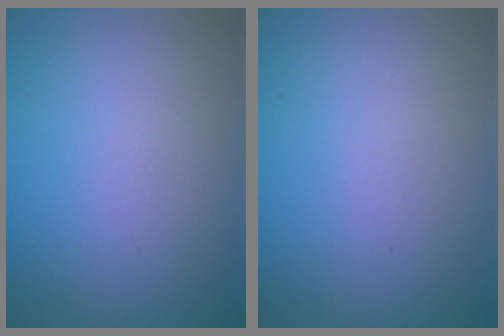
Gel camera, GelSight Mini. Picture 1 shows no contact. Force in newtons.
{"total": 0.0}